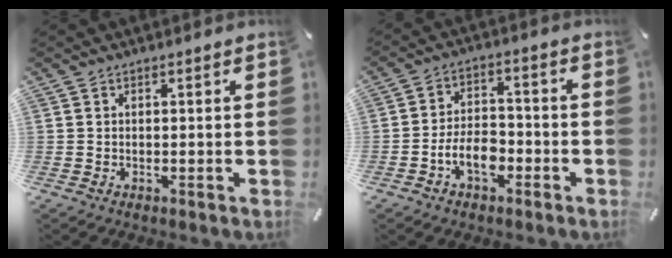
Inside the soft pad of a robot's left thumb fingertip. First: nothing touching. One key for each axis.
{"total": 8.1, "fx": -3.7, "fy": 5.0, "fz": 5.1, "tx": -0.098, "ty": 0.022, "tz": -0.067}